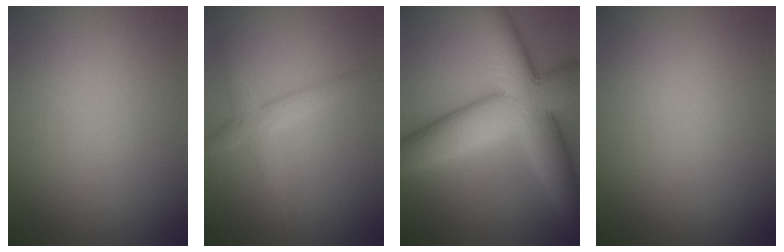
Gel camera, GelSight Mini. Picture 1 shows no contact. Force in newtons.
{"total": 2.5, "press": 2.5, "slide": 0.1}
{"total": 11.5, "press": 11.5, "slide": 0.2}
{"total": 0.0}